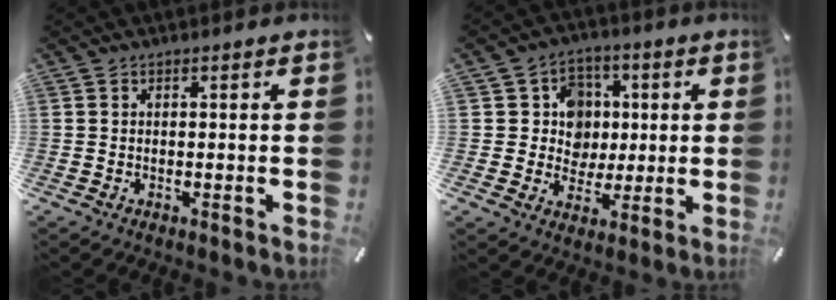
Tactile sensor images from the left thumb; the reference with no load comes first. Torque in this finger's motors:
{"motor_torque": [0.82, 1.07, 0.37, -0.39, 0.05]}